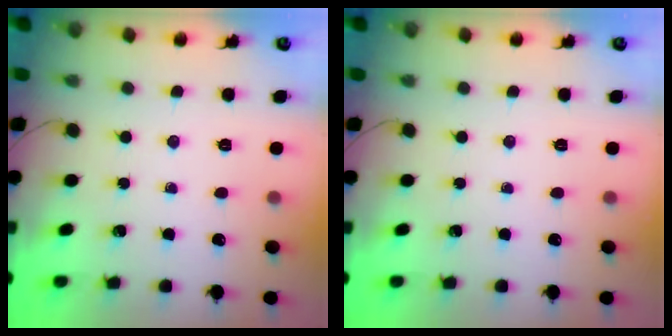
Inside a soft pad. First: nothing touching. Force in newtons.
{"total": 0.0}